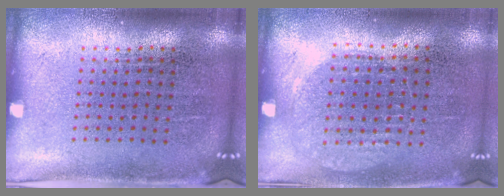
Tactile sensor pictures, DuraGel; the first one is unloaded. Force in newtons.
{"total": 1.0, "press": 0.9, "slide": 0.4}